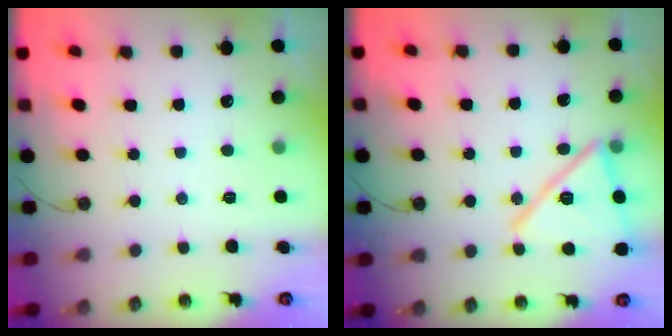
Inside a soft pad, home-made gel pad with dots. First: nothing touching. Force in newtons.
{"total": 17.4, "press": 17.4, "slide": 1.1}